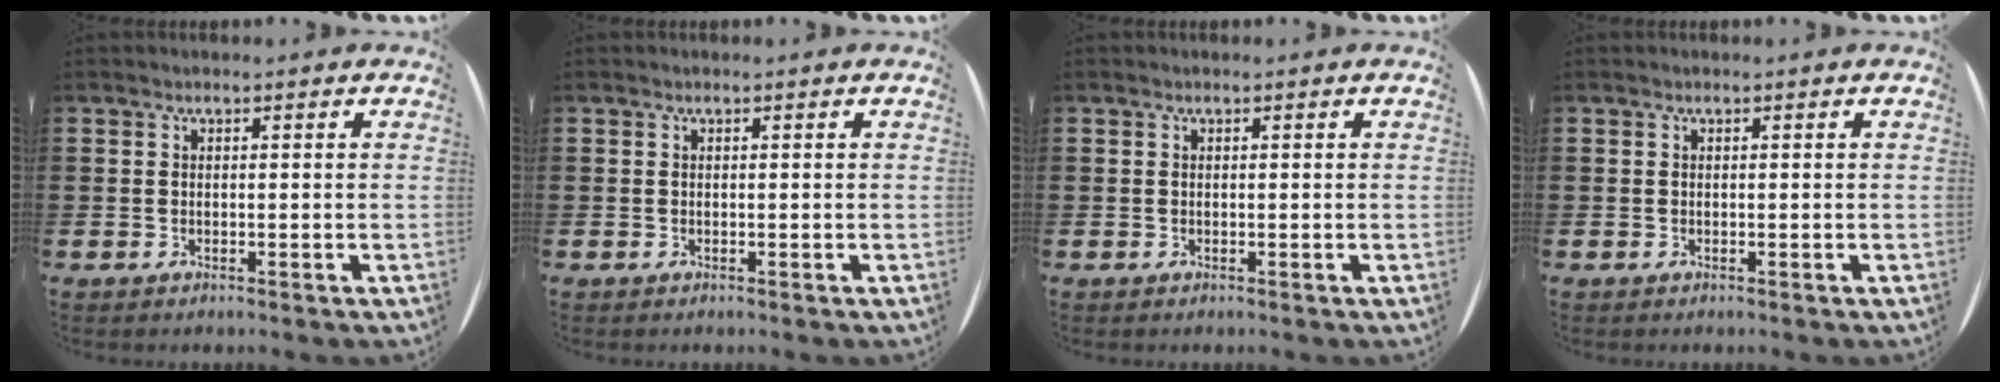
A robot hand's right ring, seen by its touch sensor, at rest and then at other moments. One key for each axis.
{"total": 0.0}
{"total": 0.0}
{"total": 0.0}